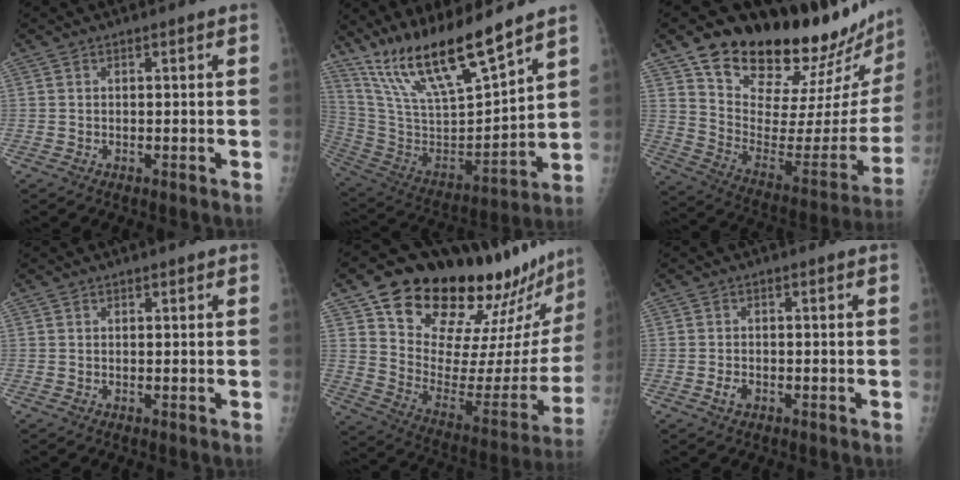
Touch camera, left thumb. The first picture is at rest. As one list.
[{"total": 20.1, "force": [15.8, 3.4, 12.1], "torque": [-0.196, -0.075, 0.305]}, {"total": 29.3, "force": [24.8, 7.7, 13.6], "torque": [-0.175, -0.166, 0.357]}, {"total": 0.5, "force": [0.4, 0.3, 0.0], "torque": [0.001, -0.003, 0.005]}, {"total": 29.2, "force": [23.5, 8.9, 14.9], "torque": [-0.194, -0.134, 0.340]}, {"total": 1.7, "force": [-0.7, 1.2, 1.1], "torque": [-0.019, 0.001, -0.013]}]